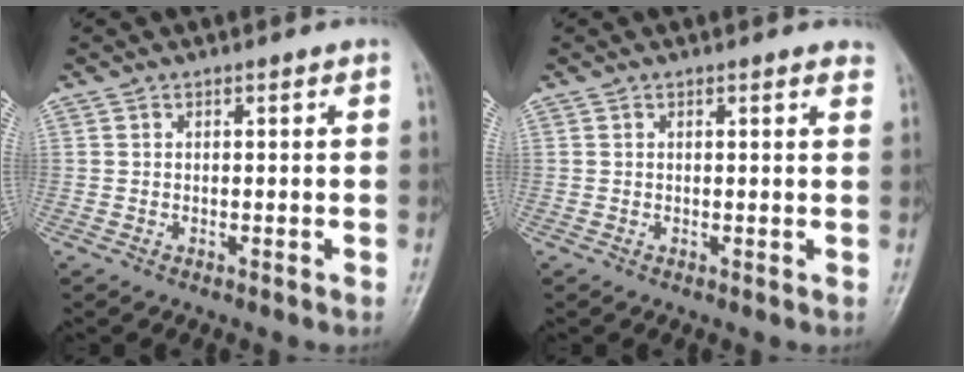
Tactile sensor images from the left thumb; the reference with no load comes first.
{"total": 1.8, "force": [1.4, 0.5, 0.9], "torque": [-0.007, -0.002, 0.010]}